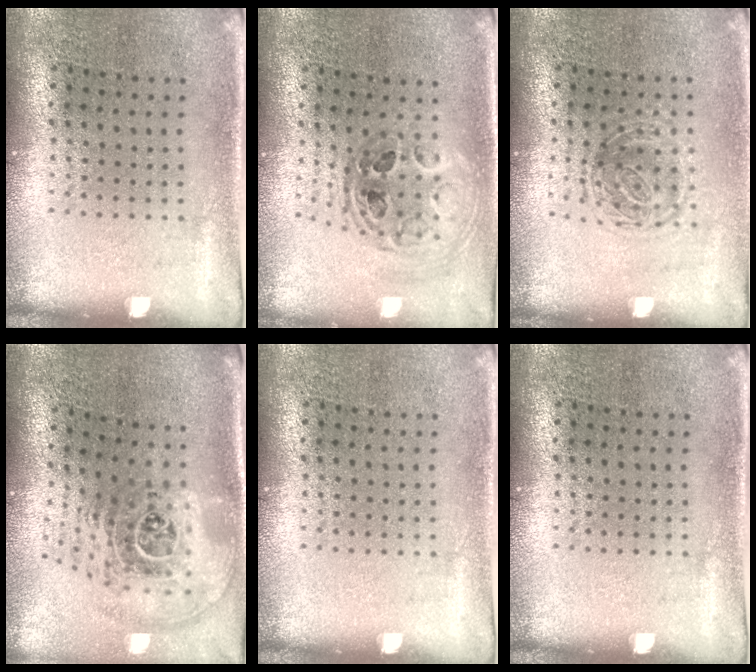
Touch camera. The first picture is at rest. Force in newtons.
{"total": 1.0, "press": 0.9, "slide": 0.3}
{"total": 1.3, "press": 1.0, "slide": 0.8}
{"total": 2.8, "press": 1.9, "slide": 2.0}
{"total": 0.0}
{"total": 0.0}